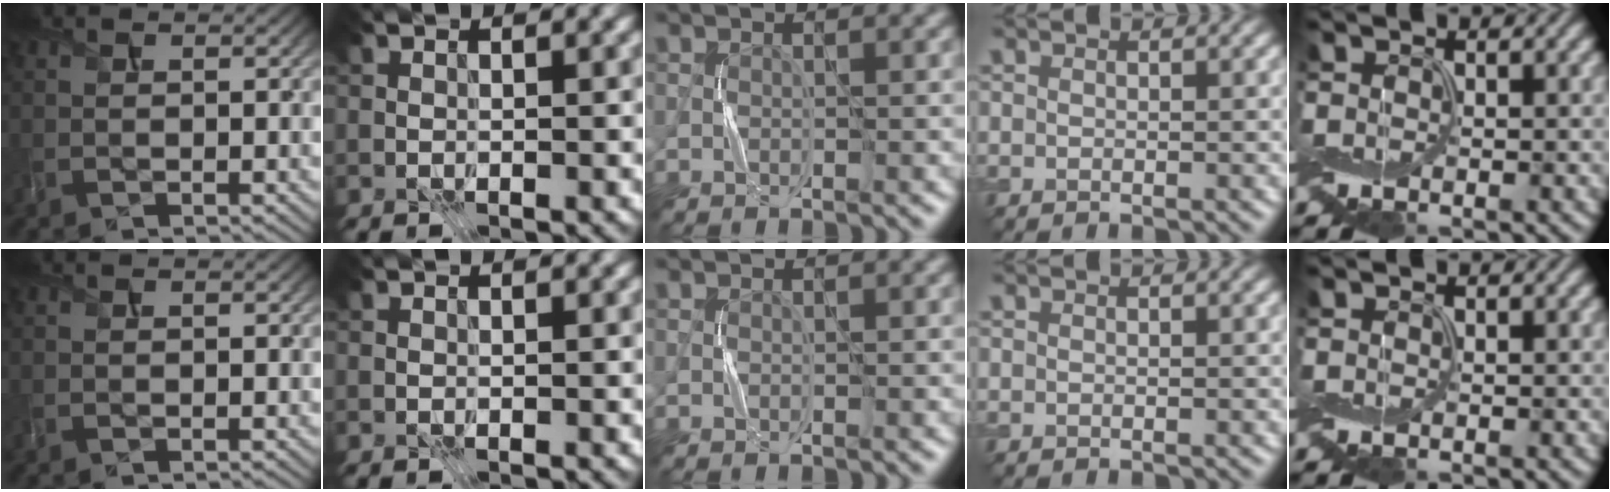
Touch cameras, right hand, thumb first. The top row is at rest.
{}